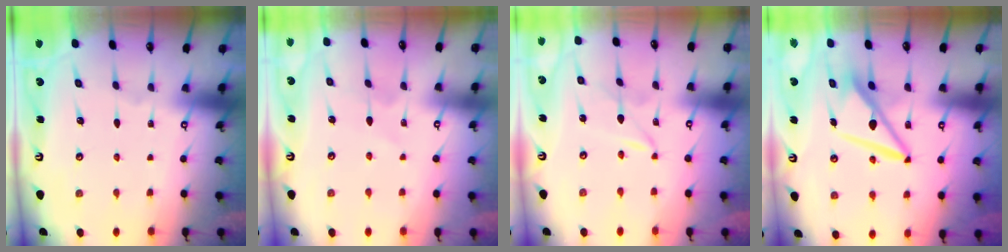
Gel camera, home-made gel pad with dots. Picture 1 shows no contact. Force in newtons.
{"total": 4.2, "press": 4.1, "slide": 0.6}
{"total": 1.2, "press": 1.2, "slide": 0.1}
{"total": 8.5, "press": 8.5, "slide": 1.1}